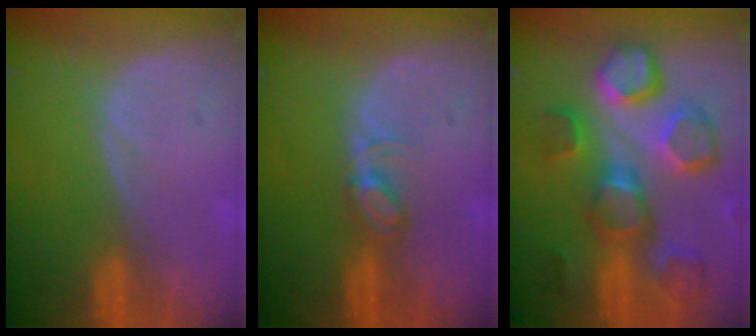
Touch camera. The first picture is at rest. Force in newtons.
{"total": 2.8, "press": 2.8, "slide": 0.4}
{"total": 12.4, "press": 11.1, "slide": 5.6}